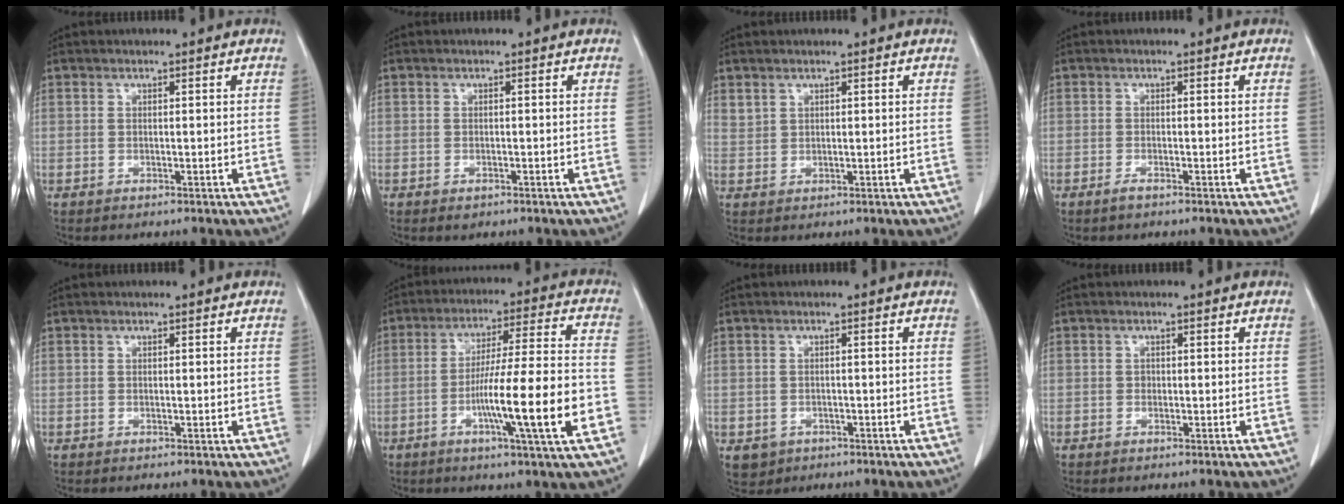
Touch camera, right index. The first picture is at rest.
{"total": 0.9, "force": [-0.6, 0.4, 0.5], "torque": [-0.010, -0.001, -0.004]}
{"total": 1.5, "force": [1.3, 0.8, 0.2], "torque": [0.002, 0.003, 0.026]}
{"total": 1.4, "force": [-1.1, 0.2, 0.9], "torque": [-0.022, -0.003, -0.020]}
{"total": 0.0}
{"total": 15.2, "force": [-4.6, -0.3, 14.5], "torque": [-0.246, -0.006, -0.076]}
{"total": 3.1, "force": [-1.5, 2.6, 0.7], "torque": [-0.009, 0.003, -0.016]}
{"total": 0.5, "force": [0.0, 0.5, 0.2], "torque": [0.001, 0.002, -0.001]}